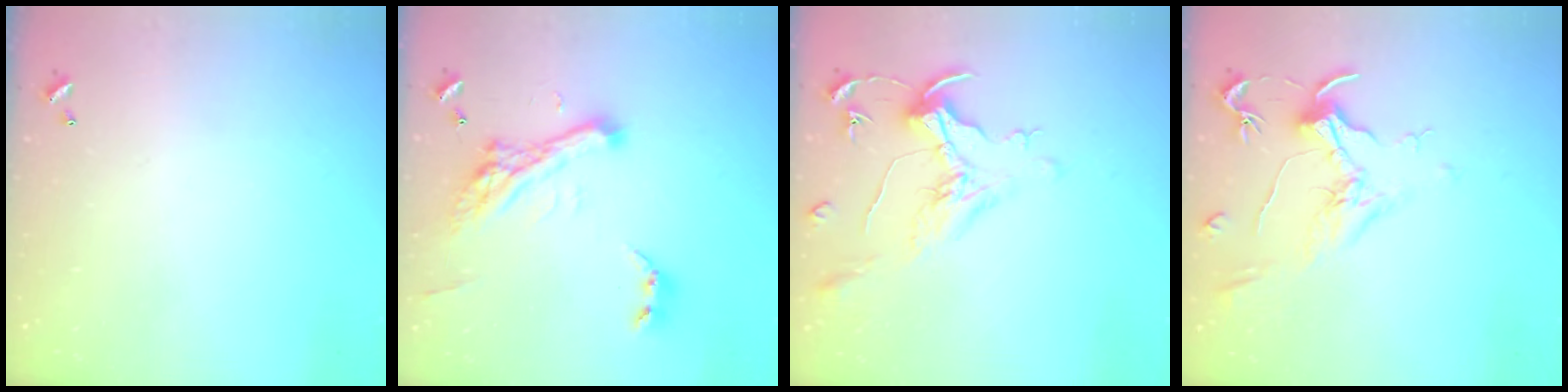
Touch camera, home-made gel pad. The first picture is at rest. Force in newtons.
{"total": 11.0, "press": 10.9, "slide": 1.9}
{"total": 1.6, "press": 1.4, "slide": 0.7}
{"total": 1.8, "press": 1.6, "slide": 0.8}